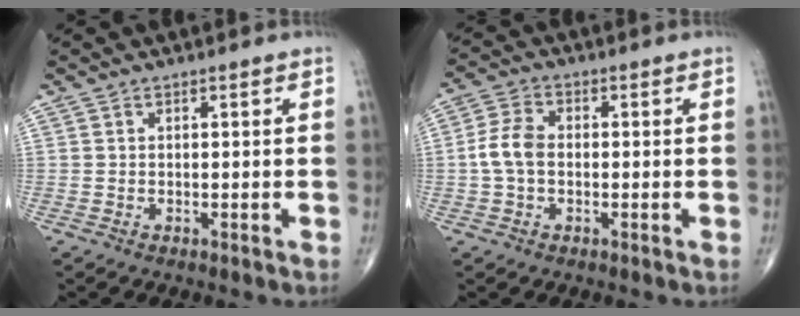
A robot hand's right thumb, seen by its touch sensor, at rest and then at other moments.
{"total": 5.7, "force": [-0.5, 3.7, 4.3], "torque": [-0.092, 0.017, -0.017]}